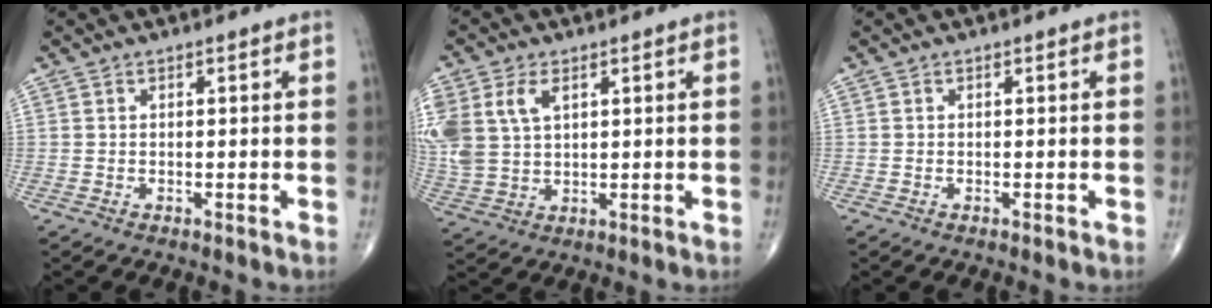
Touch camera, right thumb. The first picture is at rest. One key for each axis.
{"total": 12.1, "fx": 4.1, "fy": 7.8, "fz": 8.3, "tx": -0.208, "ty": 0.001, "tz": 0.090}
{"total": 0.0}